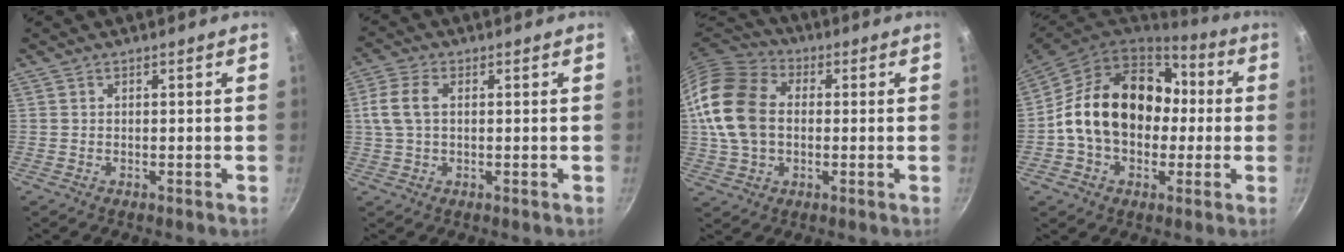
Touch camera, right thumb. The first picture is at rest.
{"total": 6.2, "force": [1.0, 3.7, 4.9], "torque": [-0.105, 0.012, 0.015]}
{"total": 16.2, "force": [0.8, 11.9, 11.0], "torque": [-0.201, 0.020, 0.006]}
{"total": 20.8, "force": [0.6, 15.6, 13.7], "torque": [-0.208, 0.047, 0.008]}